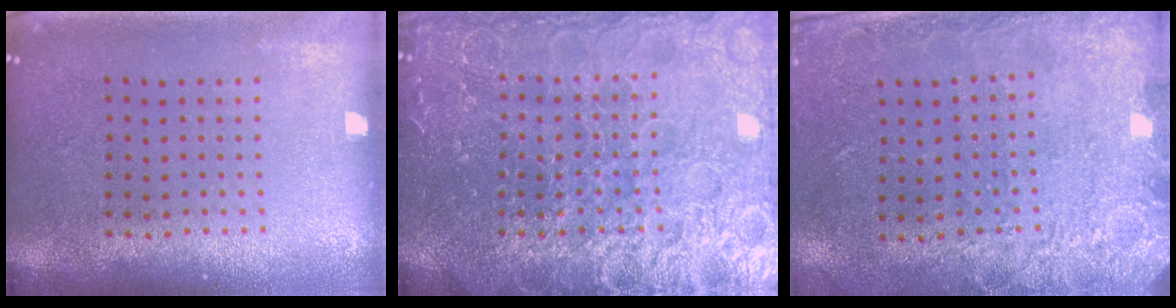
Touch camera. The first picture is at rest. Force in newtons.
{"total": 6.9, "press": 6.9, "slide": 0.8}
{"total": 2.6, "press": 2.0, "slide": 1.7}